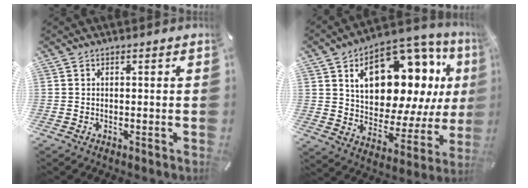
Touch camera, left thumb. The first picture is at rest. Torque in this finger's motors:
{"motor_torque": [2.53, 2.48, 1.75, -1.03, 0.38]}